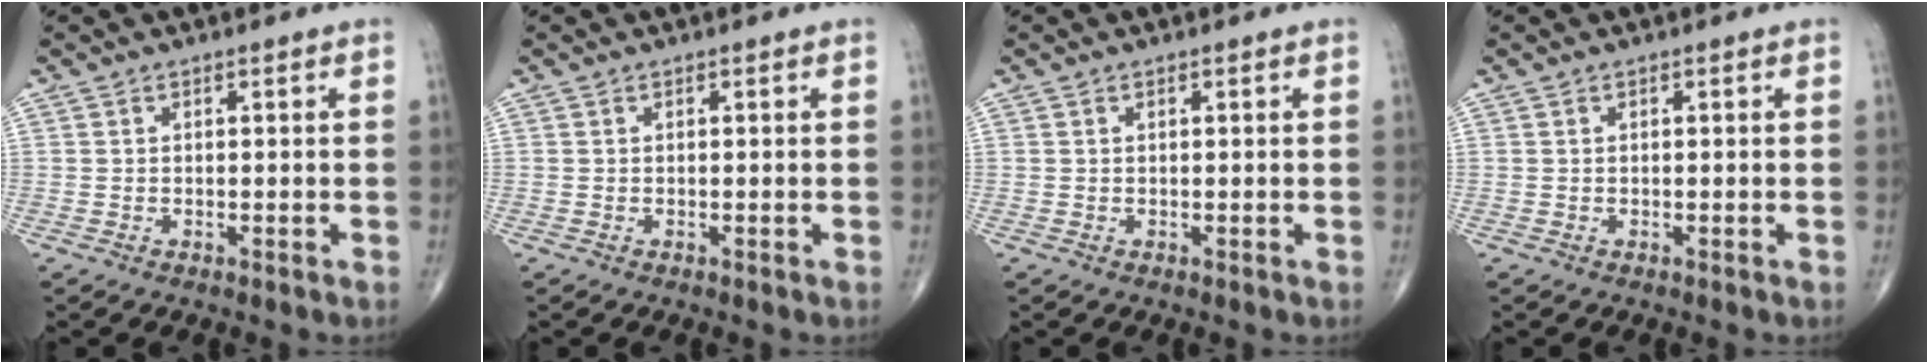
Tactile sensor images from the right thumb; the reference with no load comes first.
{"total": 0.0}
{"total": 0.0}
{"total": 0.0}